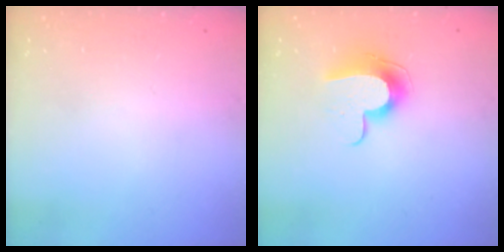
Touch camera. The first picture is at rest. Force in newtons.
{"total": 10.2, "press": 10.2, "slide": 0.1}